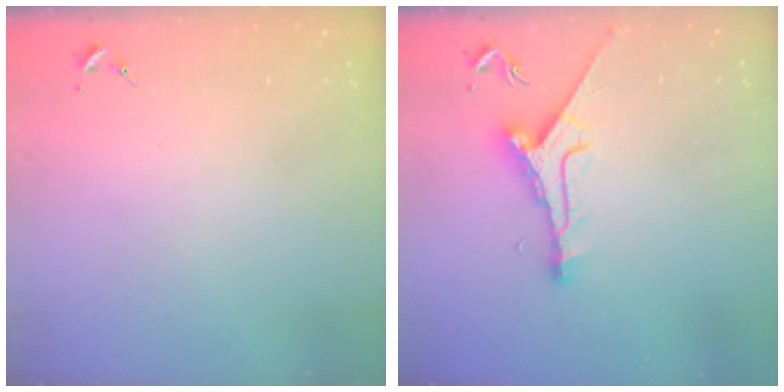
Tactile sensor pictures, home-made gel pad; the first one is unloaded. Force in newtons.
{"total": 9.9, "press": 9.8, "slide": 0.7}